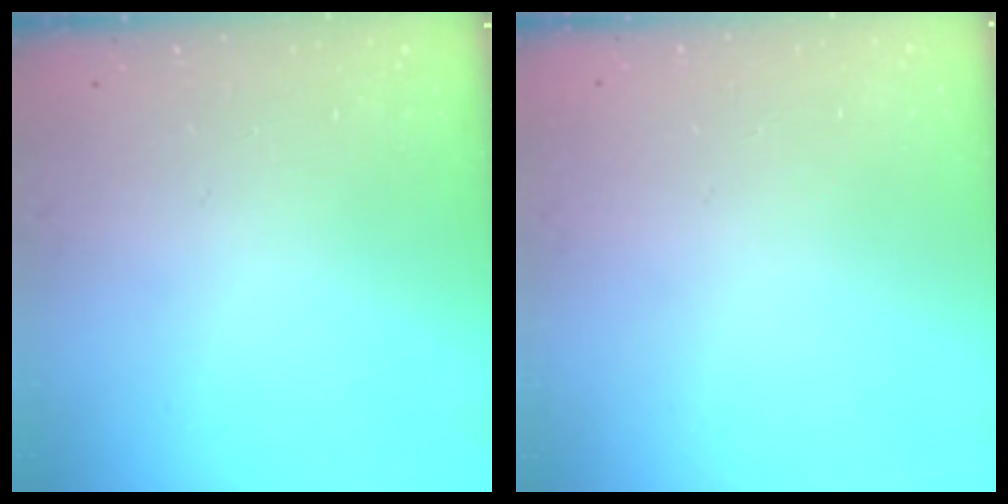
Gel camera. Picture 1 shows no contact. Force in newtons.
{"total": 0.7, "press": 0.6, "slide": 0.3}